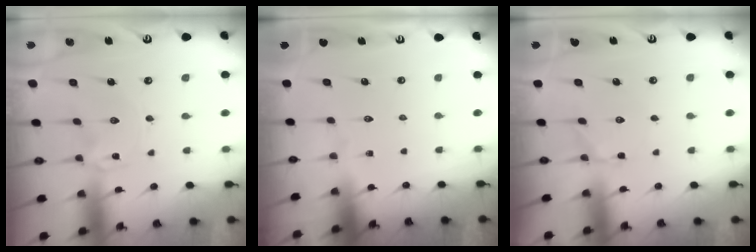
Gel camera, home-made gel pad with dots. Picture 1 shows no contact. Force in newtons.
{"total": 0.0}
{"total": 2.3, "press": 2.2, "slide": 0.6}